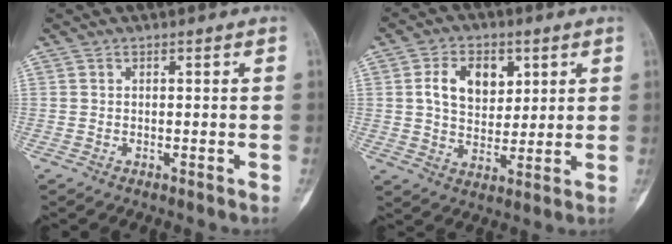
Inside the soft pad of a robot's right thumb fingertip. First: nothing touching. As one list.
[{"total": 10.1, "force": [3.1, 6.9, 6.6], "torque": [-0.084, -0.008, 0.057]}]